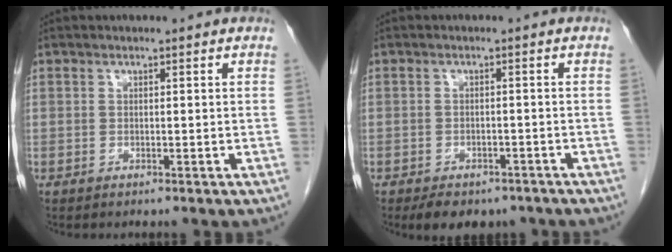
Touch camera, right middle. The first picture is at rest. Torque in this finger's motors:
{"motor_torque": [0.63, -0.50, 0.07, 0.02]}